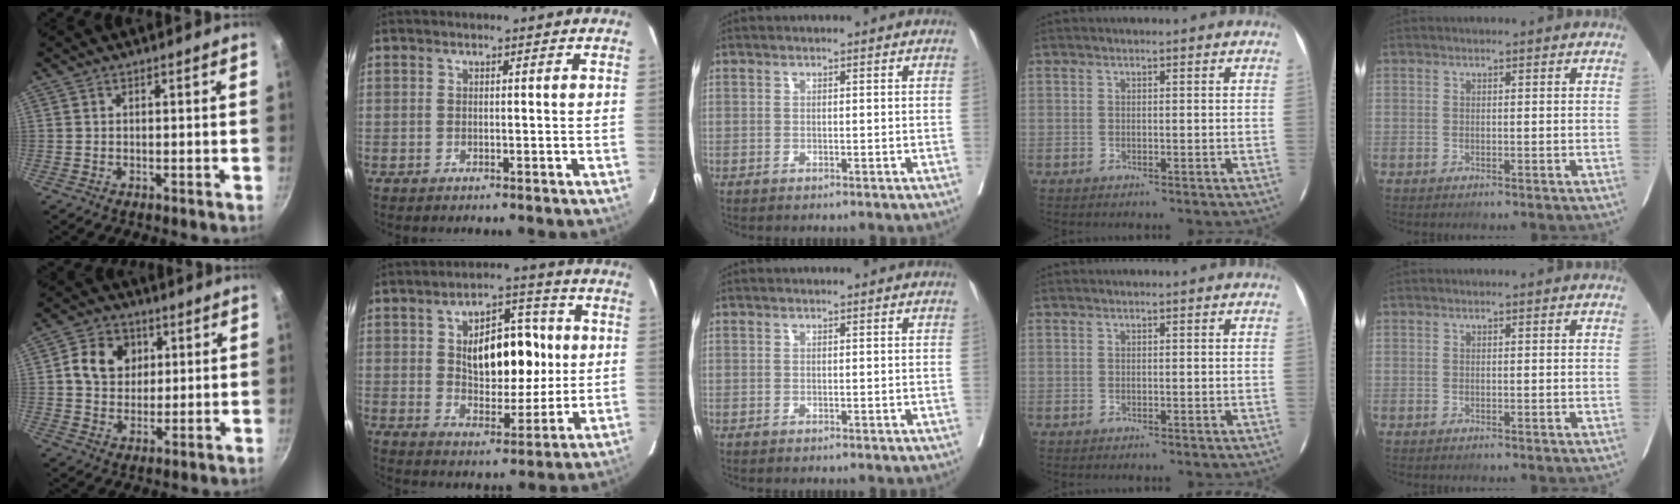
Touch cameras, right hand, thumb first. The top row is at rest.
{"thumb": {"total": 9.8, "force": [2.4, 8.0, 5.1], "torque": [-0.055, -0.003, 0.039]}, "index": {"total": 12.7, "force": [1.7, 6.5, 10.8], "torque": [-0.169, 0.021, 0.035]}}